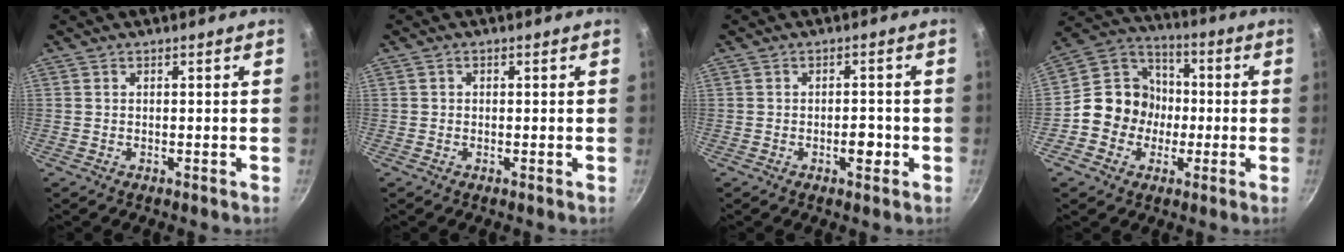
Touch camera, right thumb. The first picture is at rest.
{"total": 0.7, "force": [0.0, 0.7, 0.3], "torque": [-0.004, 0.004, 0.000]}
{"total": 3.2, "force": [-1.1, 1.7, 2.5], "torque": [-0.023, 0.011, -0.016]}
{"total": 12.1, "force": [-2.2, 11.1, 4.5], "torque": [-0.031, 0.033, -0.058]}